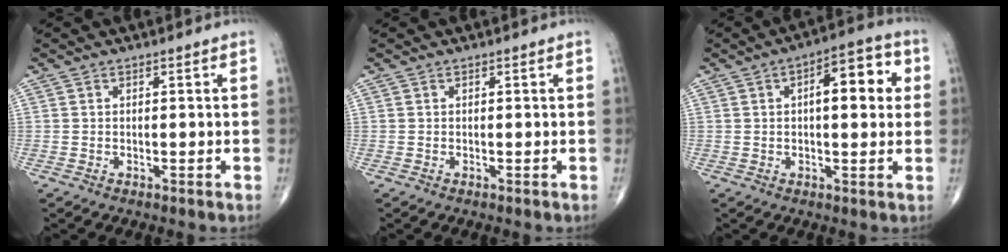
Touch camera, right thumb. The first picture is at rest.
{"total": 0.0}
{"total": 10.6, "force": [2.0, 4.5, 9.4], "torque": [-0.105, 0.017, 0.021]}